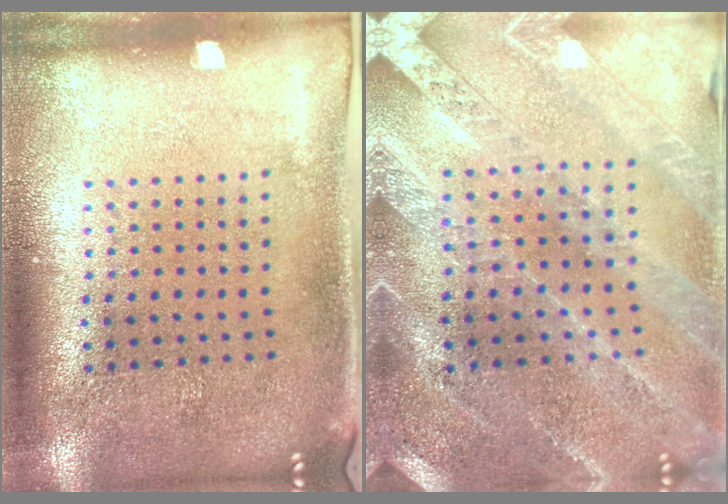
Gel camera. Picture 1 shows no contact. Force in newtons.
{"total": 1.5, "press": 1.5, "slide": 0.2}